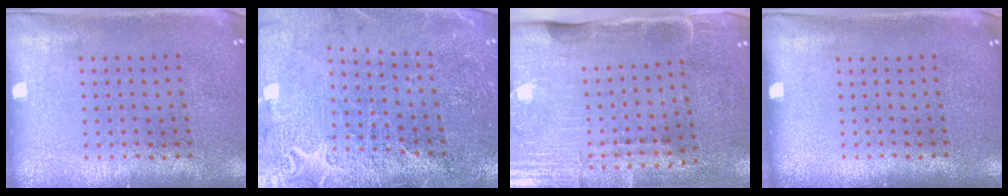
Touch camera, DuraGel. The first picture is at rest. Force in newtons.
{"total": 3.1, "press": 3.1, "slide": 0.5}
{"total": 4.4, "press": 3.7, "slide": 2.4}
{"total": 0.0}